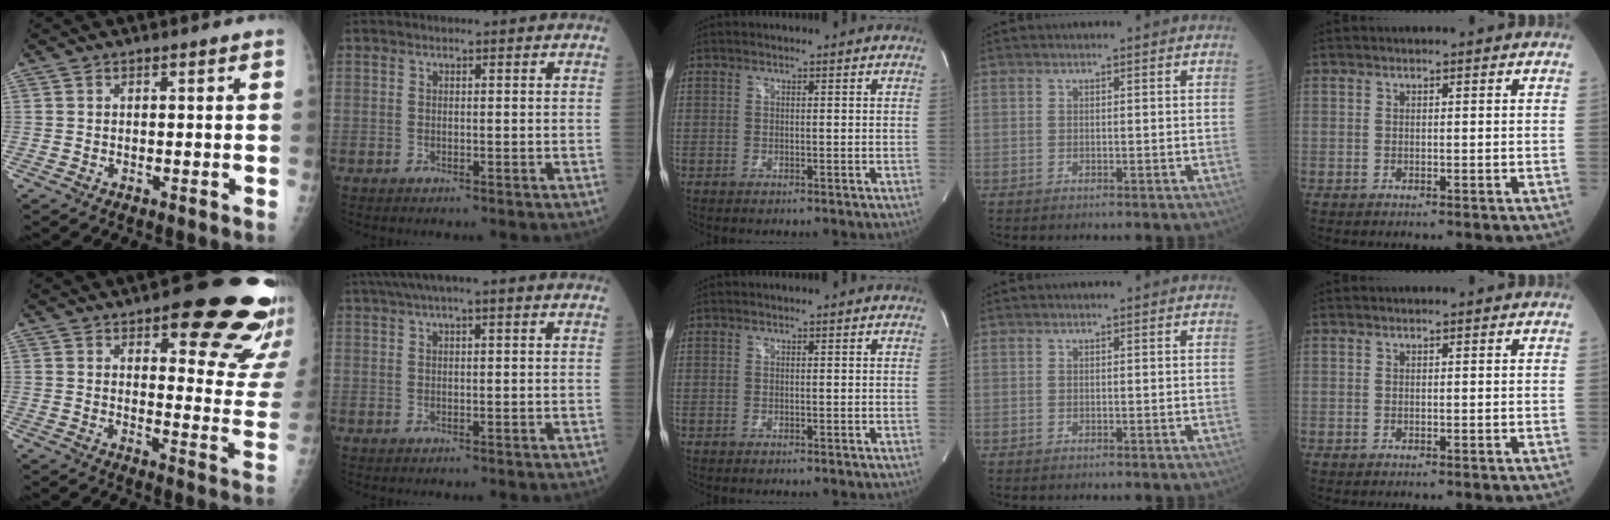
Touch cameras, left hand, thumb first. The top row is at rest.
{"thumb": {"total": 22.6, "force": [13.7, 7.2, 16.4], "torque": [-0.156, -0.070, 0.165]}, "index": {"total": 6.6, "force": [3.8, 0.9, 5.4], "torque": [-0.094, 0.039, 0.058]}}